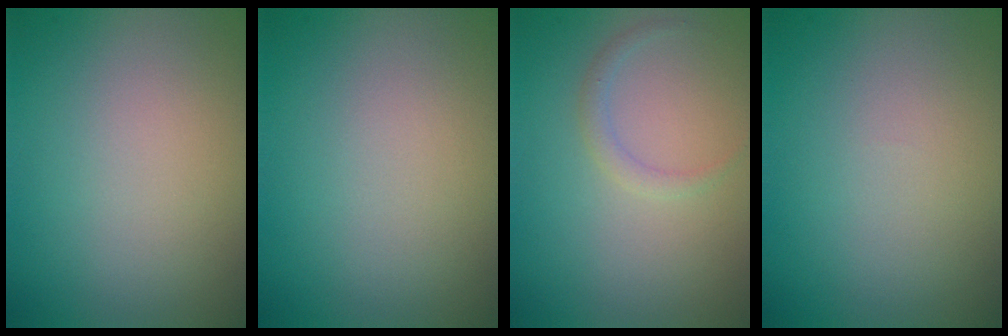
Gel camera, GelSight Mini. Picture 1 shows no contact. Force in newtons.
{"total": 0.0}
{"total": 1.1, "press": 1.1, "slide": 0.0}
{"total": 0.0}